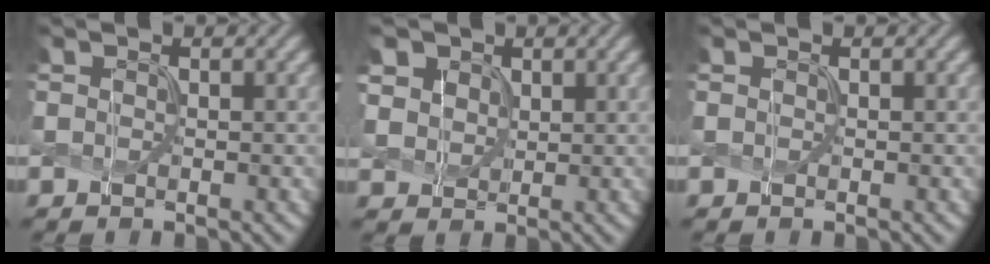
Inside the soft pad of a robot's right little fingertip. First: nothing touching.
{"total": 4.7, "force": [2.5, 3.4, 2.0], "torque": [-0.086, 0.006, 0.054]}
{"total": 0.0}